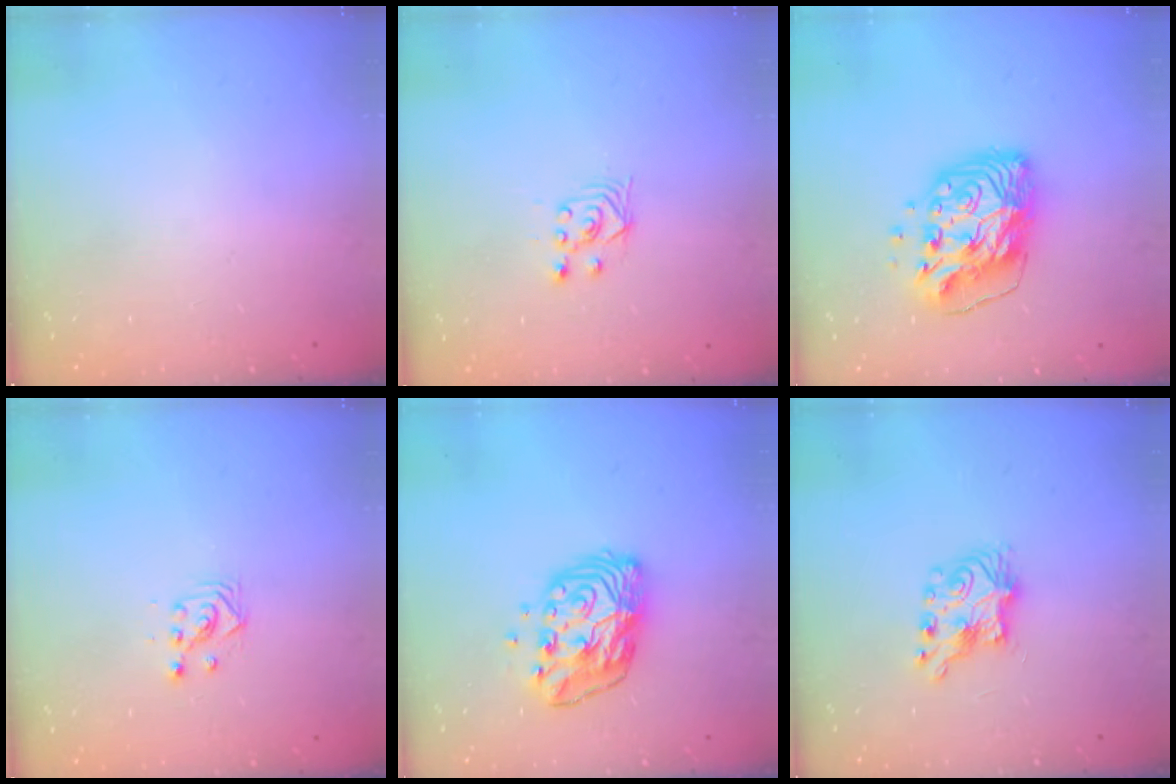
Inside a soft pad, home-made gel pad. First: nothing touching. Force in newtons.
{"total": 3.5, "press": 3.0, "slide": 1.7}
{"total": 14.8, "press": 14.7, "slide": 1.7}
{"total": 3.0, "press": 3.0, "slide": 0.1}
{"total": 11.4, "press": 11.3, "slide": 0.9}
{"total": 7.5, "press": 7.5, "slide": 0.4}